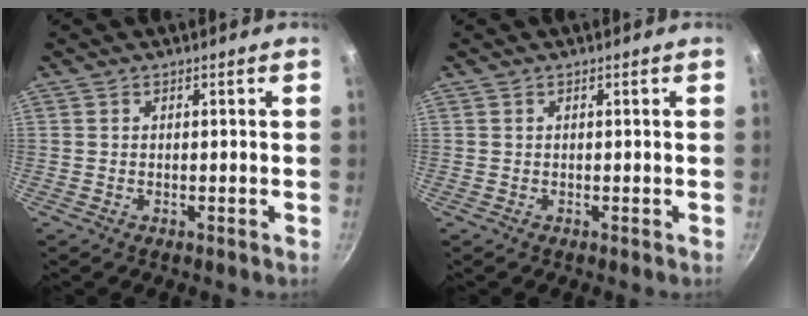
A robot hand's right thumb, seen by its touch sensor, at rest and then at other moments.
{"total": 0.0}